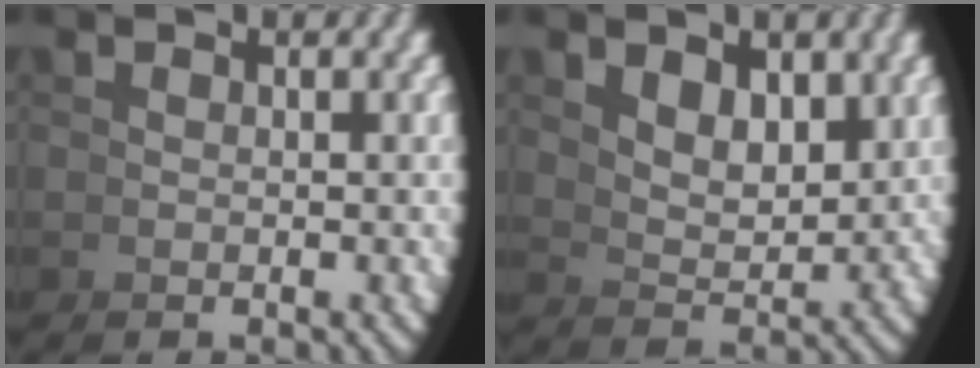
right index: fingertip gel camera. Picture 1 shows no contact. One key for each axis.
{"total": 3.1, "fx": 2.2, "fy": 0.8, "fz": 2.0, "tx": -0.025, "ty": -0.009, "tz": 0.052}